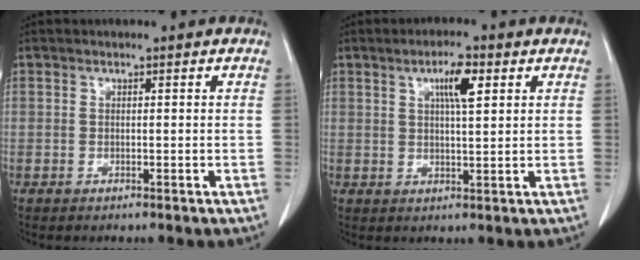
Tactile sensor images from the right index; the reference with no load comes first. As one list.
[{"total": 5.4, "force": [2.3, 1.3, 4.8], "torque": [-0.082, 0.005, 0.038]}]